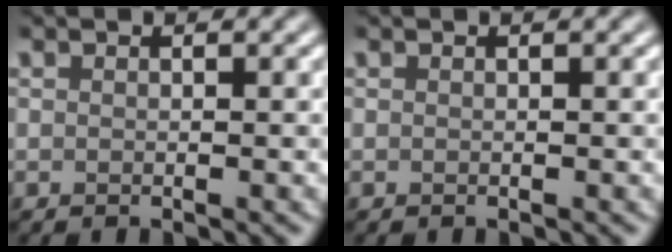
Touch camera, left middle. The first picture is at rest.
{"total": 0.0}